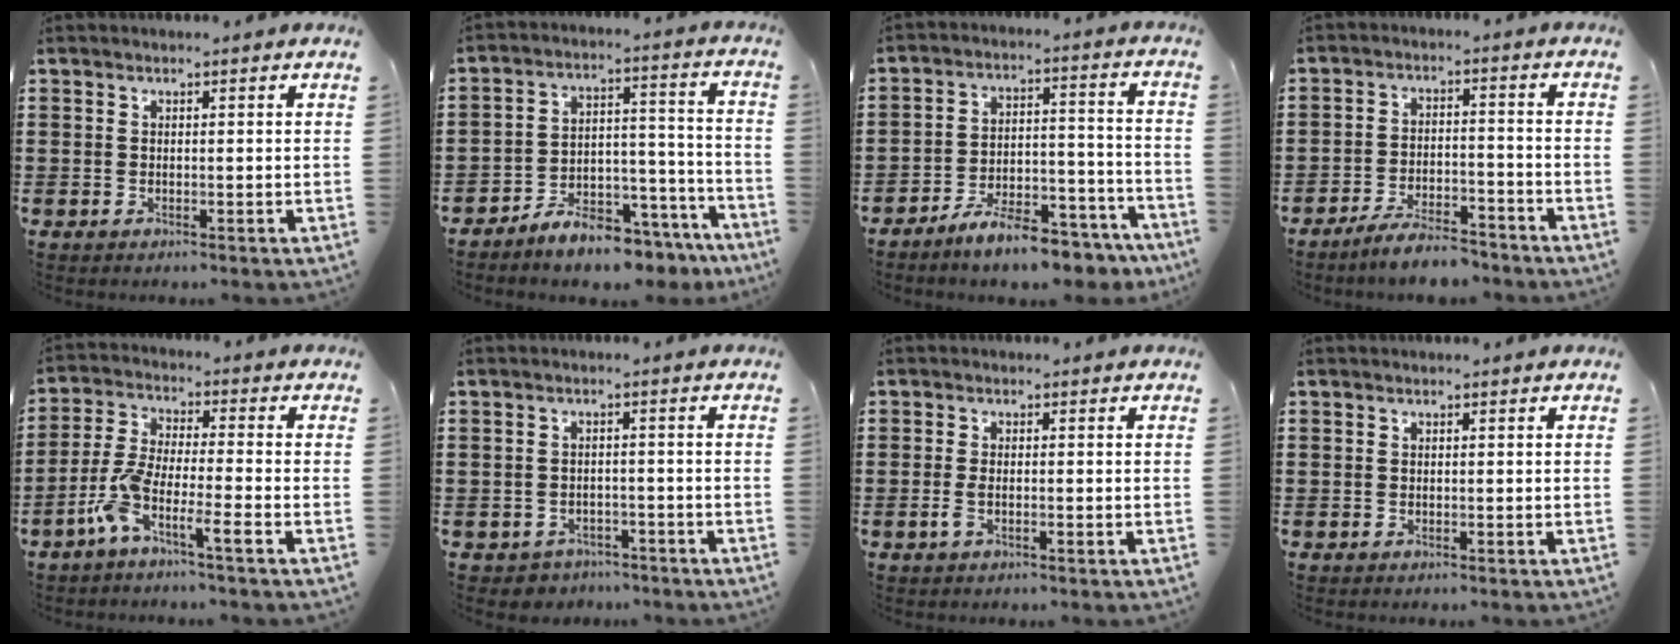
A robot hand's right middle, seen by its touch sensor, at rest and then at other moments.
{"total": 7.8, "force": [-7.3, 1.7, 2.1], "torque": [-0.032, 0.025, -0.138]}
{"total": 8.9, "force": [-8.0, 1.4, 3.6], "torque": [-0.049, 0.029, -0.148]}
{"total": 5.8, "force": [-5.3, 0.7, 2.1], "torque": [-0.045, -0.001, -0.106]}
{"total": 6.8, "force": [-4.6, 0.7, 5.0], "torque": [-0.120, -0.009, -0.096]}
{"total": 2.2, "force": [-2.0, 0.7, -0.3], "torque": [-0.004, 0.002, -0.047]}
{"total": 1.8, "force": [-0.5, 0.6, 1.5], "torque": [-0.036, -0.004, -0.012]}
{"total": 0.0}